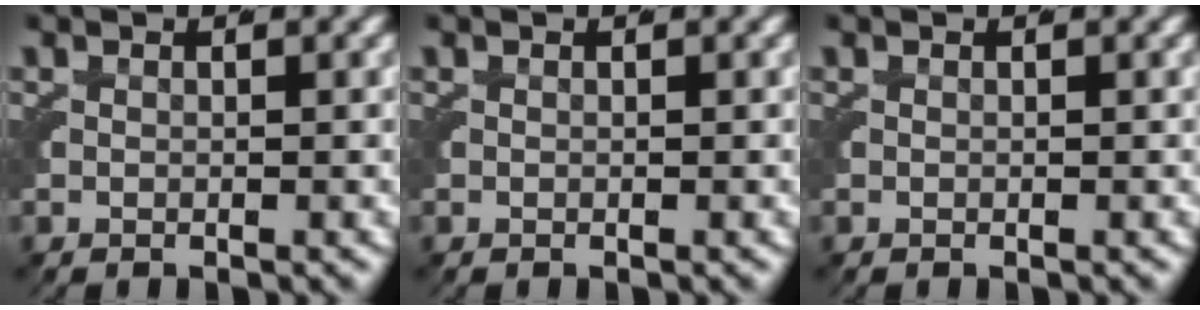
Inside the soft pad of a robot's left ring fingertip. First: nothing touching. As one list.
[{"total": 0.0}, {"total": 0.0}]